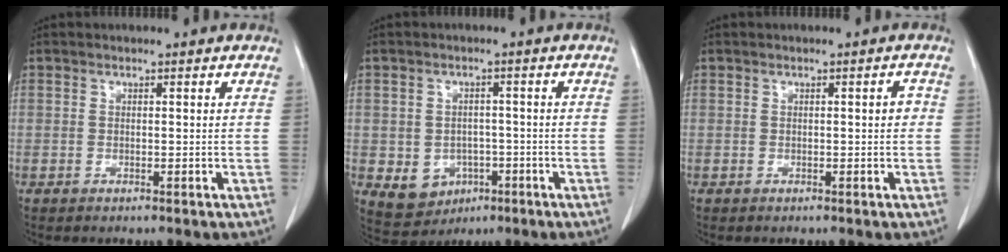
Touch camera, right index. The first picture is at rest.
{"total": 6.1, "force": [-1.8, 5.4, 2.2], "torque": [-0.032, 0.006, -0.010]}
{"total": 1.2, "force": [0.0, 0.3, 1.1], "torque": [-0.013, 0.003, 0.000]}